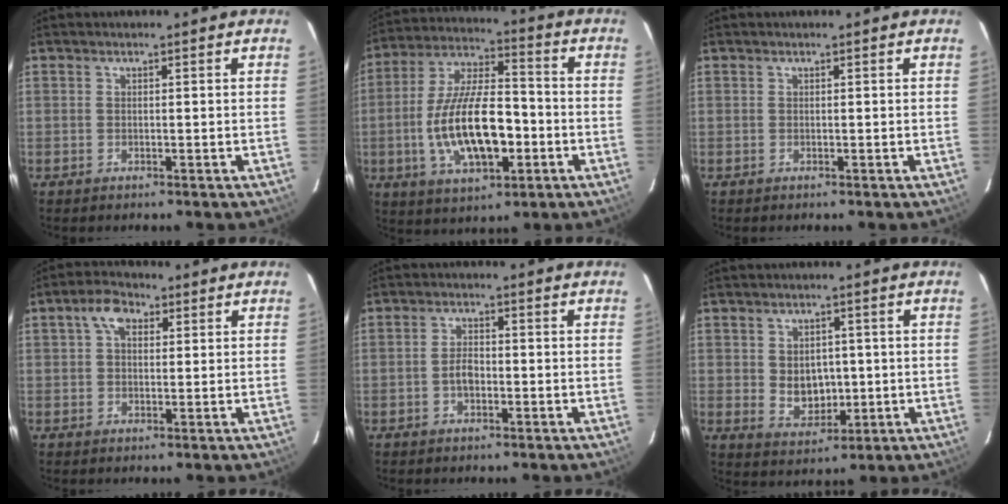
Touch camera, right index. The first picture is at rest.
{"total": 17.6, "force": [-4.2, 7.5, 15.4], "torque": [-0.305, 0.001, -0.066]}
{"total": 0.0}
{"total": 4.4, "force": [1.9, 2.8, 2.8], "torque": [-0.051, 0.018, 0.033]}
{"total": 3.1, "force": [-0.9, 1.9, 2.3], "torque": [-0.044, 0.006, -0.015]}
{"total": 6.4, "force": [0.0, 5.1, 3.9], "torque": [-0.067, -0.003, 0.017]}